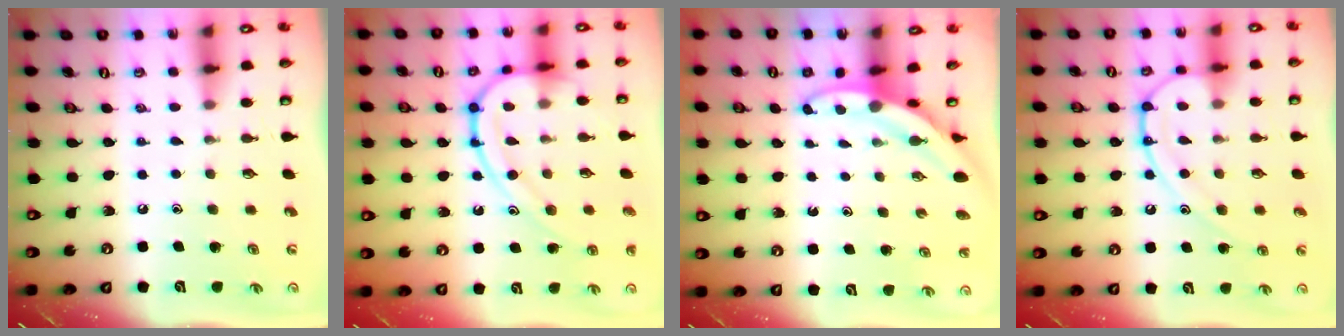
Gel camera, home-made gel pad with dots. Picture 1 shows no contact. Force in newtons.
{"total": 14.8, "press": 14.8, "slide": 0.6}
{"total": 3.4, "press": 3.4, "slide": 0.2}
{"total": 11.6, "press": 11.5, "slide": 1.2}